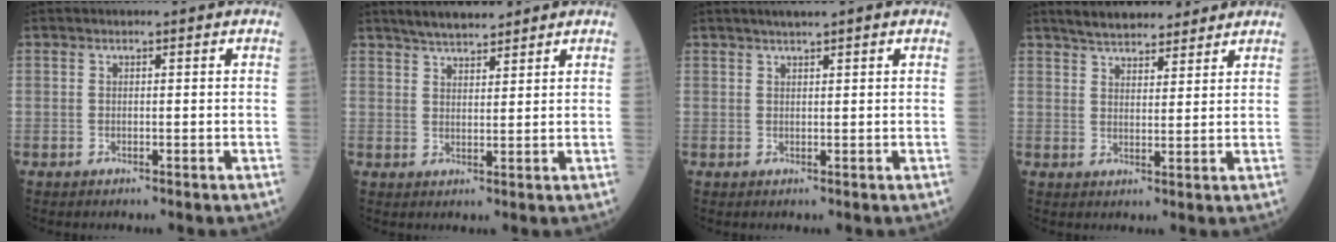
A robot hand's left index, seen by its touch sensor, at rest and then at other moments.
{"total": 5.7, "force": [5.0, 1.2, 2.3], "torque": [-0.043, 0.017, 0.088]}
{"total": 2.3, "force": [1.8, 0.0, 1.5], "torque": [-0.025, 0.013, 0.030]}
{"total": 9.2, "force": [8.0, 2.7, 3.6], "torque": [-0.049, 0.018, 0.123]}